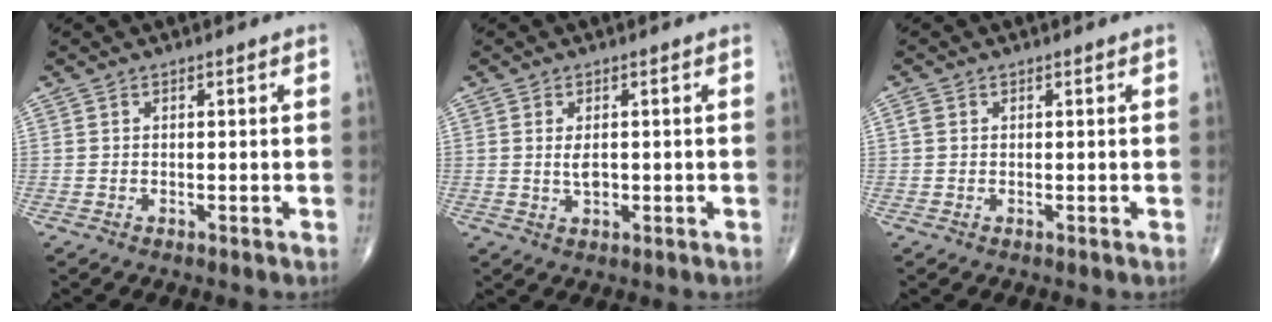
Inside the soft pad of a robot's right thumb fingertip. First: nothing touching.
{"total": 2.5, "force": [0.1, 1.4, 2.0], "torque": [-0.032, -0.003, 0.003]}
{"total": 1.0, "force": [0.2, 0.9, 0.5], "torque": [-0.011, 0.005, 0.005]}